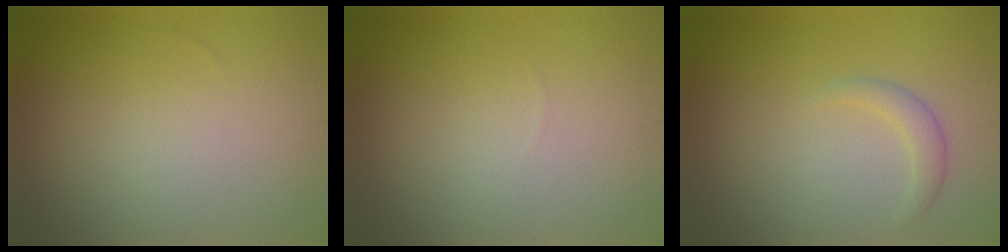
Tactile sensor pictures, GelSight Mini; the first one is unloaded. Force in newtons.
{"total": 0.0}
{"total": 1.5, "press": 1.5, "slide": 0.2}